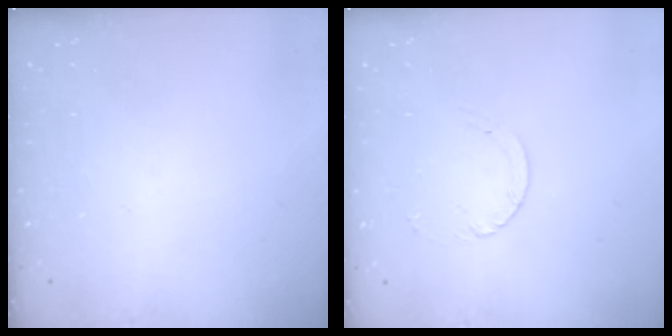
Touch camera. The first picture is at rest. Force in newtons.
{"total": 2.5, "press": 2.4, "slide": 0.2}